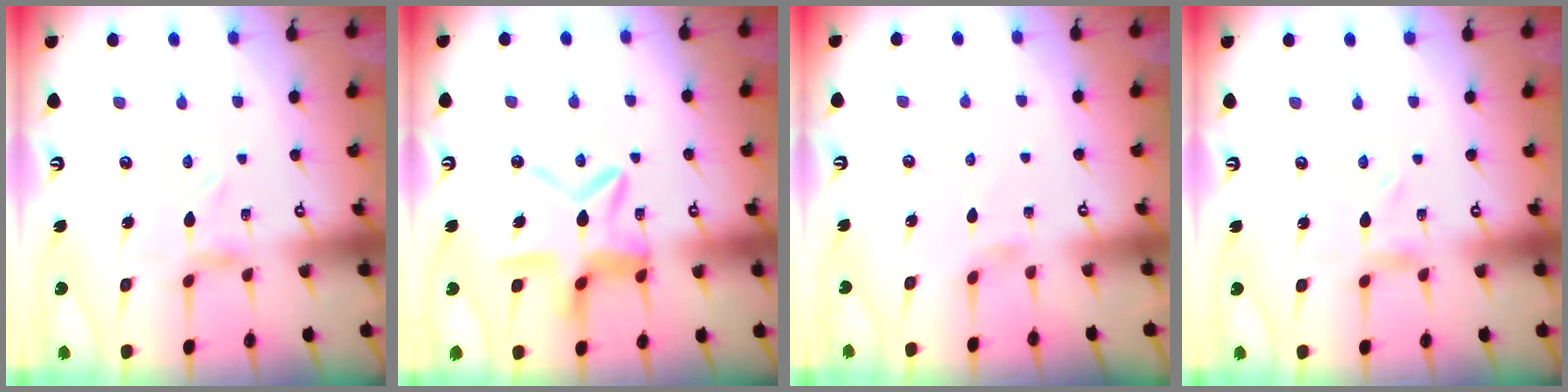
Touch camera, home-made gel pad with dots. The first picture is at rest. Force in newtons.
{"total": 13.2, "press": 13.1, "slide": 1.0}
{"total": 1.1, "press": 1.1, "slide": 0.3}
{"total": 0.0}